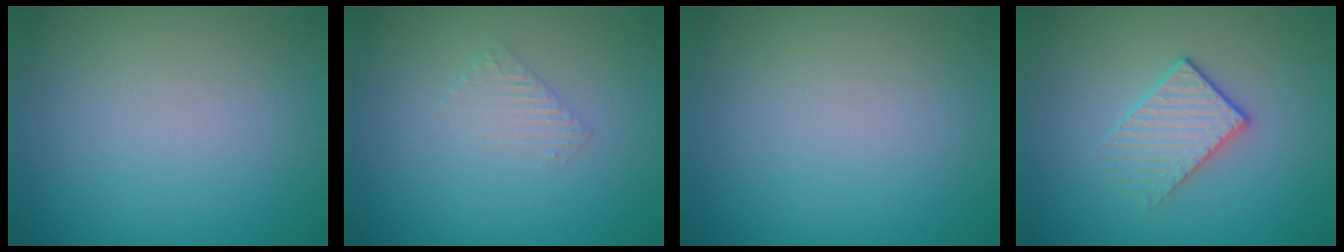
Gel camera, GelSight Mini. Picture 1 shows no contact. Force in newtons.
{"total": 1.3, "press": 1.3, "slide": 0.3}
{"total": 0.0}
{"total": 2.2, "press": 1.9, "slide": 1.2}